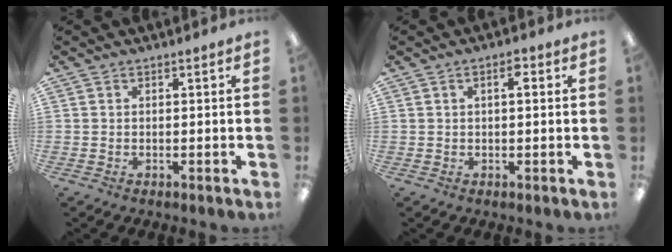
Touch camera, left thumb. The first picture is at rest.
{"total": 2.6, "force": [0.9, 1.0, 2.2], "torque": [-0.029, -0.001, 0.011]}